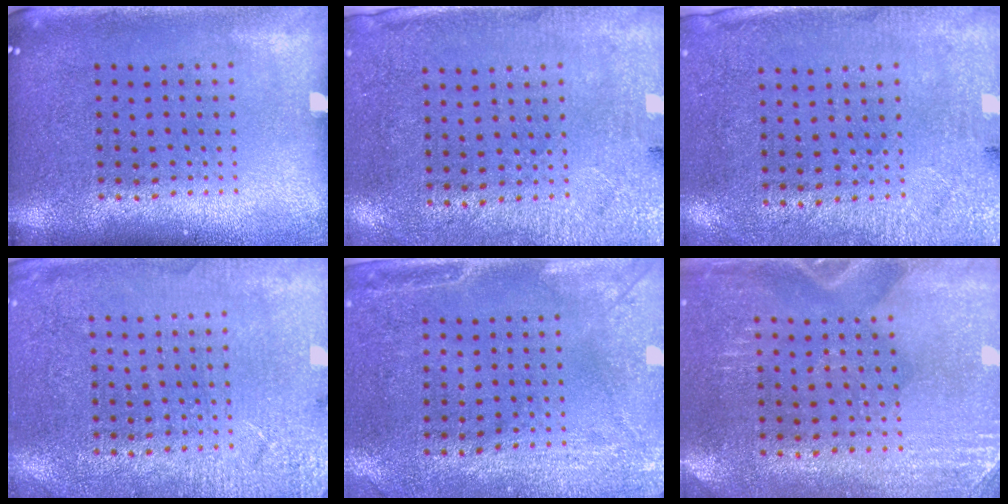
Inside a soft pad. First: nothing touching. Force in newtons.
{"total": 2.7, "press": 2.2, "slide": 1.6}
{"total": 2.7, "press": 2.2, "slide": 1.6}
{"total": 2.5, "press": 2.5, "slide": 0.2}
{"total": 2.9, "press": 2.3, "slide": 1.8}
{"total": 2.9, "press": 2.5, "slide": 1.4}